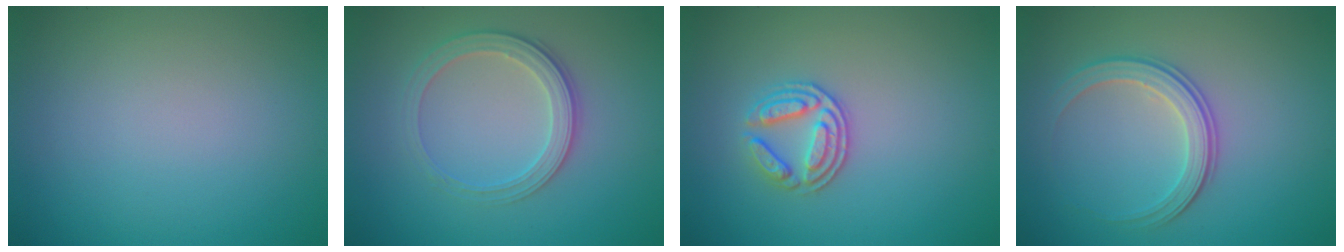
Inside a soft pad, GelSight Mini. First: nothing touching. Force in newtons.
{"total": 2.8, "press": 2.7, "slide": 0.8}
{"total": 2.9, "press": 2.6, "slide": 1.1}
{"total": 2.9, "press": 2.7, "slide": 1.0}